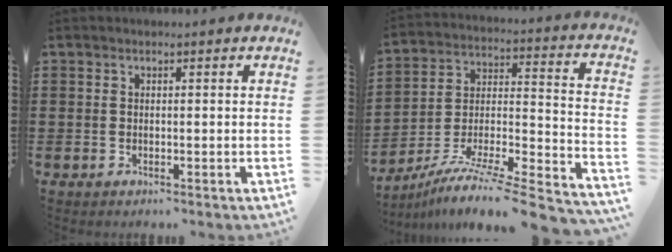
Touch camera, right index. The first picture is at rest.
{"total": 8.4, "force": [-6.8, 0.1, 4.9], "torque": [-0.084, -0.010, -0.141]}